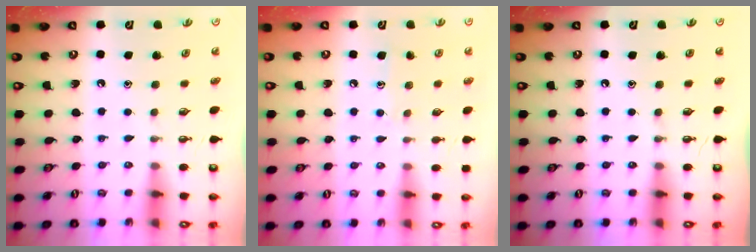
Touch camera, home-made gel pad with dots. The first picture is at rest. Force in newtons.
{"total": 5.6, "press": 5.6, "slide": 0.6}
{"total": 0.0}